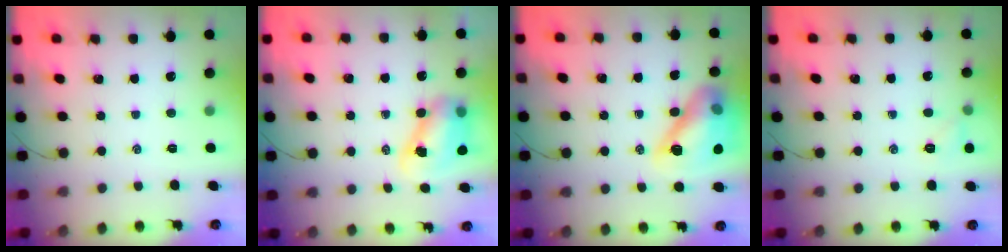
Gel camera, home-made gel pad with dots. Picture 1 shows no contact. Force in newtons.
{"total": 9.6, "press": 9.5, "slide": 1.9}
{"total": 15.4, "press": 14.9, "slide": 4.0}
{"total": 5.2, "press": 5.0, "slide": 1.5}